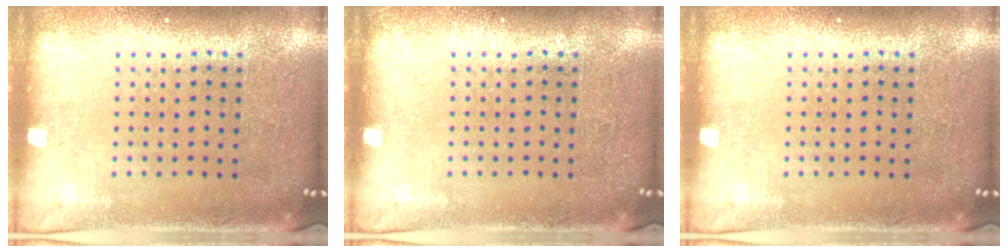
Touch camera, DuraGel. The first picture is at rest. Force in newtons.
{"total": 0.0}
{"total": 0.0}